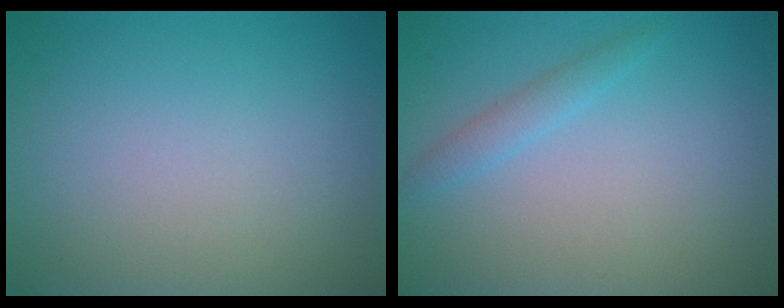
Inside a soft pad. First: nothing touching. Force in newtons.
{"total": 1.4, "press": 1.4, "slide": 0.1}